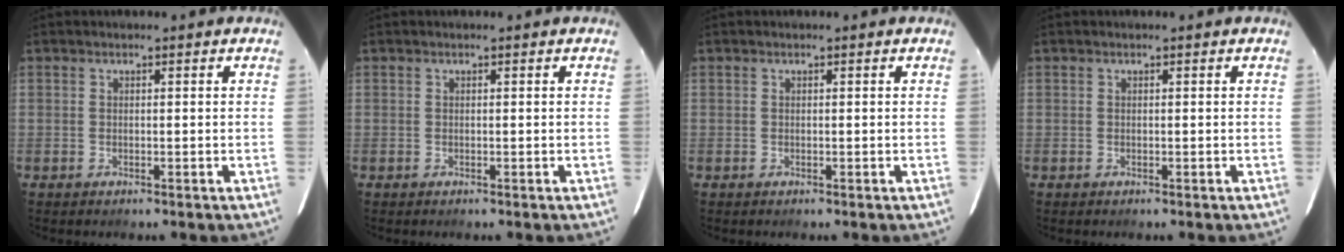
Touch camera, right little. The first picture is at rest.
{"total": 0.0}
{"total": 0.0}
{"total": 0.0}